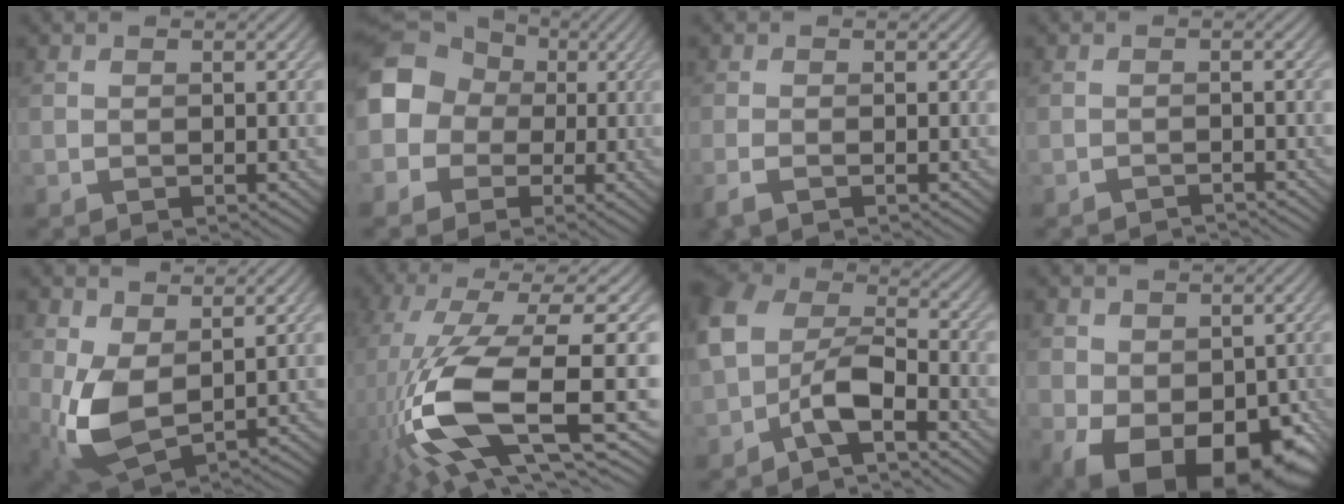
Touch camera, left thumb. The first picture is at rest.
{"total": 10.4, "force": [0.8, 9.5, 4.1], "torque": [-0.126, 0.014, -0.025]}
{"total": 1.8, "force": [-1.3, 0.2, 1.2], "torque": [-0.031, -0.006, -0.031]}
{"total": 1.5, "force": [-1.5, -0.1, 0.0], "torque": [0.005, 0.001, -0.029]}
{"total": 7.8, "force": [1.4, 4.4, 6.3], "torque": [-0.156, -0.011, 0.025]}
{"total": 16.9, "force": [-2.8, 5.8, 15.7], "torque": [-0.354, -0.016, -0.035]}
{"total": 8.1, "force": [-3.7, 4.2, 5.9], "torque": [-0.112, 0.004, -0.087]}
{"total": 11.2, "force": [-3.1, 7.2, 8.0], "torque": [-0.128, -0.045, -0.030]}